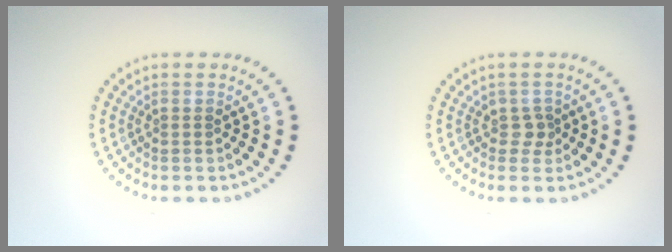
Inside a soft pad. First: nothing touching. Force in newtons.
{"total": 1.3, "press": 1.0, "slide": 0.8}